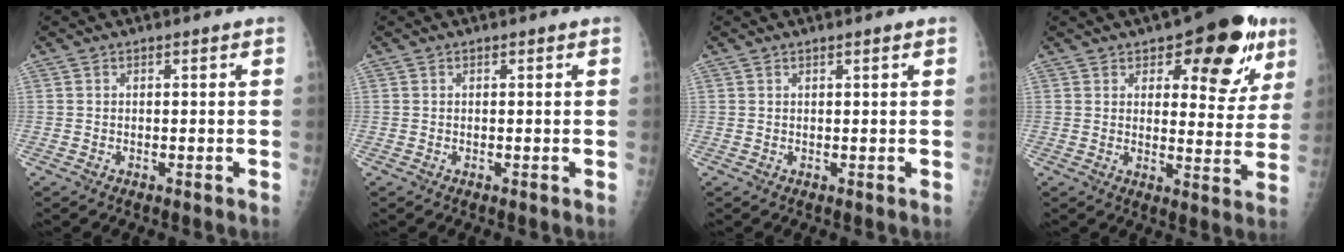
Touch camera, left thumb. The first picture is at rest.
{"total": 0.0}
{"total": 0.6, "force": [0.4, 0.0, 0.4], "torque": [-0.009, -0.001, 0.008]}
{"total": 15.3, "force": [7.9, 7.1, 11.1], "torque": [-0.086, -0.026, 0.101]}